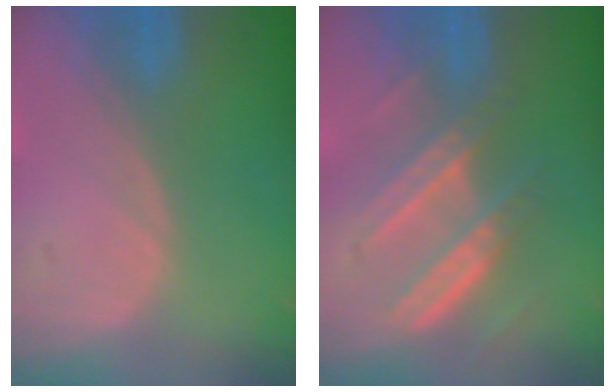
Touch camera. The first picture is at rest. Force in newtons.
{"total": 7.6, "press": 6.9, "slide": 3.3}